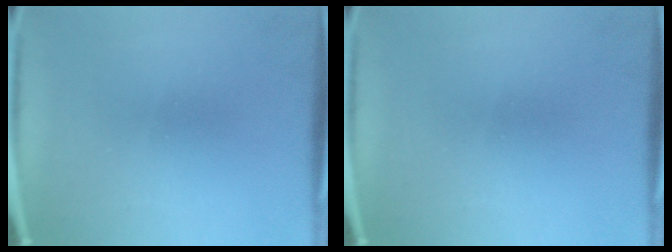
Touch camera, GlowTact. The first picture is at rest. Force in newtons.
{"total": 0.0}